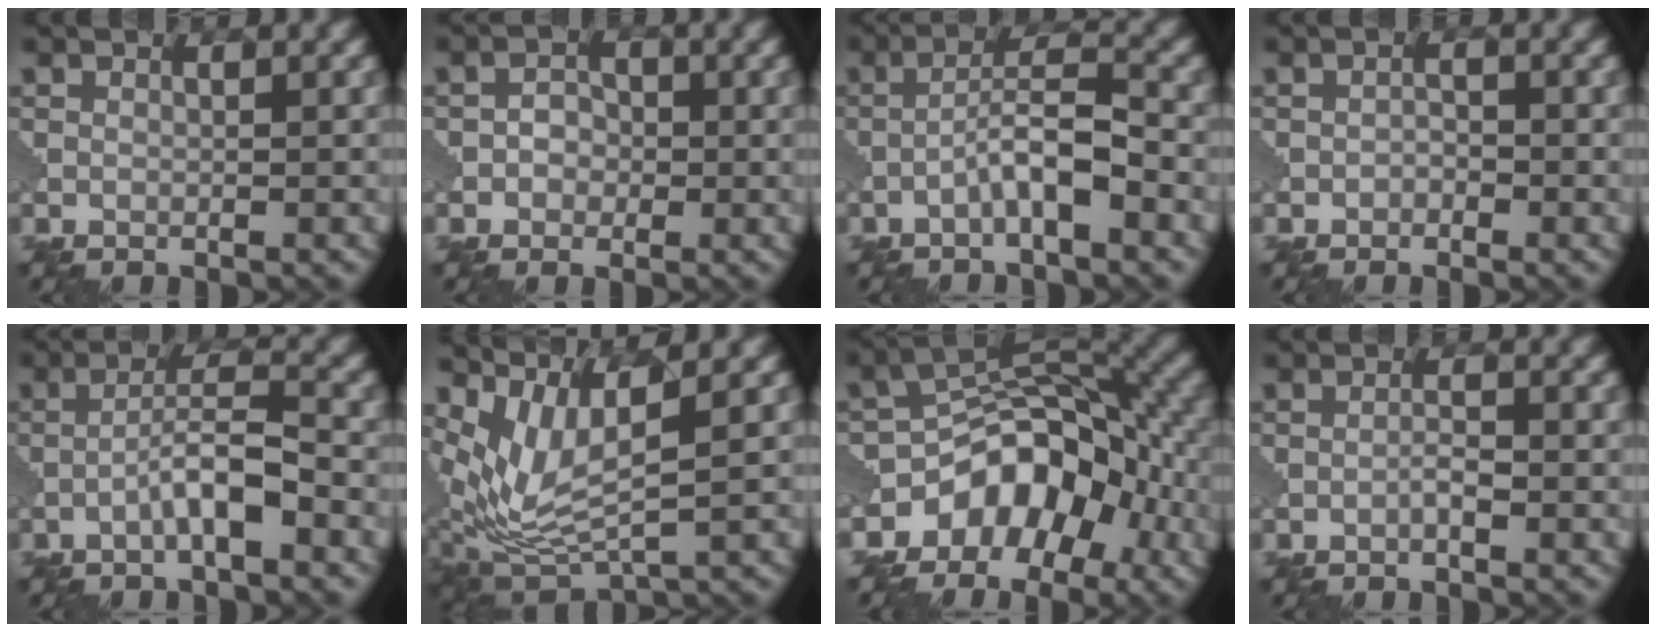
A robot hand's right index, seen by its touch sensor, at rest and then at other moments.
{"total": 1.7, "force": [-0.4, 1.5, 0.8], "torque": [-0.004, 0.002, -0.014]}
{"total": 4.3, "force": [-2.0, 0.7, 3.7], "torque": [-0.065, 0.019, -0.044]}
{"total": 0.9, "force": [-0.5, 0.6, 0.5], "torque": [-0.009, 0.001, -0.011]}
{"total": 4.0, "force": [-1.9, 0.6, 3.5], "torque": [-0.063, 0.018, -0.040]}
{"total": 6.4, "force": [2.3, 2.3, 5.6], "torque": [-0.137, -0.005, 0.055]}
{"total": 8.4, "force": [-4.0, 5.2, 5.2], "torque": [-0.061, 0.012, -0.079]}
{"total": 1.2, "force": [-0.6, 0.2, 1.0], "torque": [-0.018, 0.004, -0.013]}